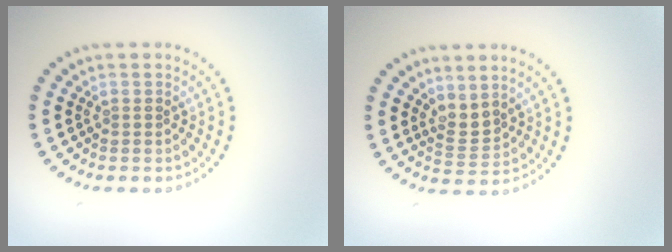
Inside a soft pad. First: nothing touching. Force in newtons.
{"total": 1.9, "press": 1.4, "slide": 1.3}